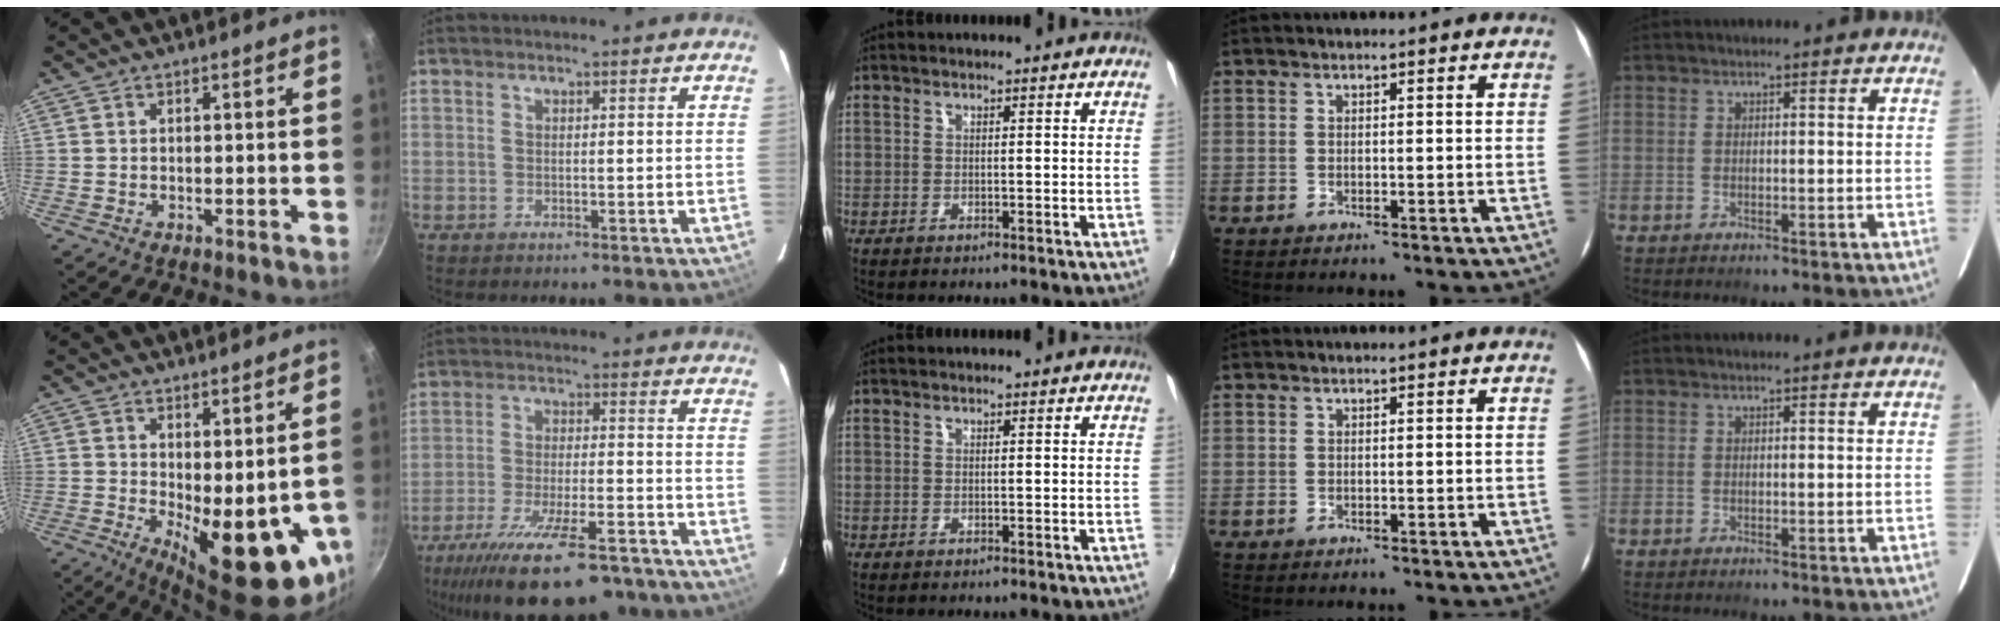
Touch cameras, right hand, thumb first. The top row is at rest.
{"thumb": {"total": 14.1, "force": [-1.1, 5.5, 12.9], "torque": [-0.150, -0.022, 0.003]}, "index": {"total": 21.6, "force": [-16.5, 6.1, 12.6], "torque": [-0.241, -0.047, -0.247]}}